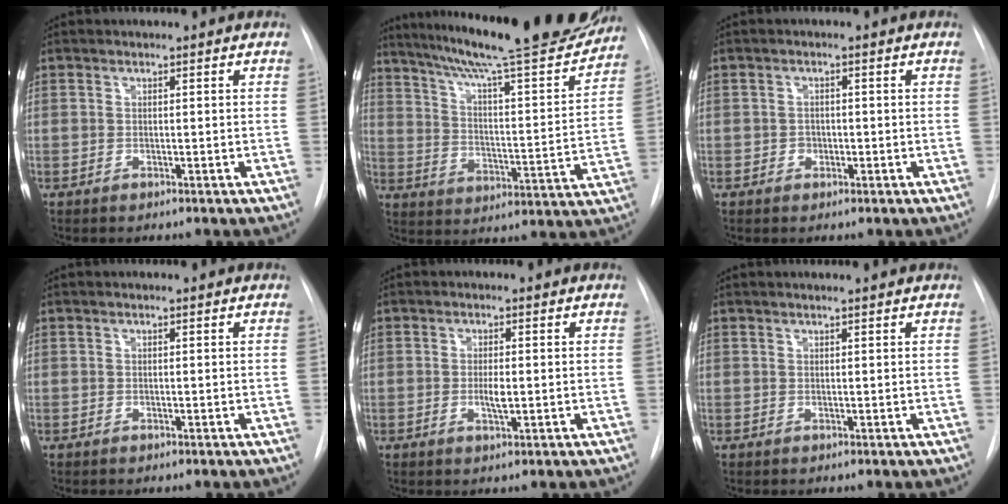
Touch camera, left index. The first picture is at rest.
{"total": 25.6, "force": [22.4, 2.1, 12.4], "torque": [-0.200, -0.038, 0.310]}
{"total": 1.4, "force": [-0.4, 1.2, 0.6], "torque": [-0.006, 0.005, -0.005]}
{"total": 0.0}
{"total": 2.4, "force": [-0.2, 0.5, 2.4], "torque": [-0.045, -0.002, -0.002]}
{"total": 2.7, "force": [2.4, -0.1, 1.1], "torque": [-0.015, 0.017, 0.031]}